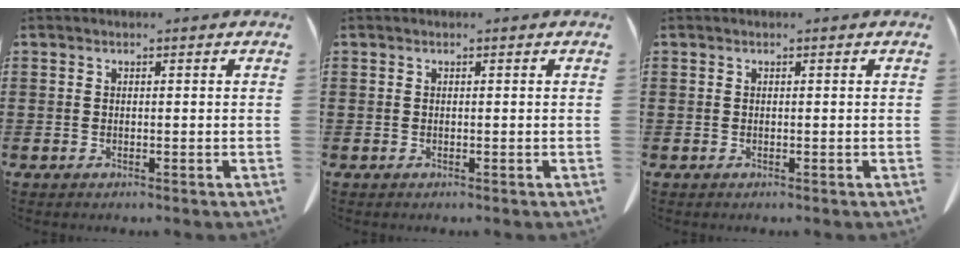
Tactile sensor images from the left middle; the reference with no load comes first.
{"total": 0.0}
{"total": 0.0}